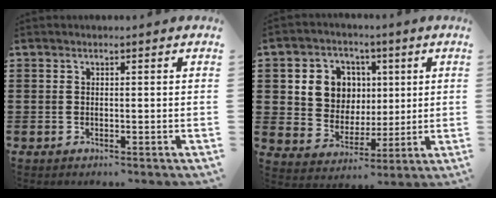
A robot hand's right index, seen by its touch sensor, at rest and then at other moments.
{"total": 8.1, "force": [2.1, 7.4, 2.6], "torque": [-0.072, 0.009, 0.038]}